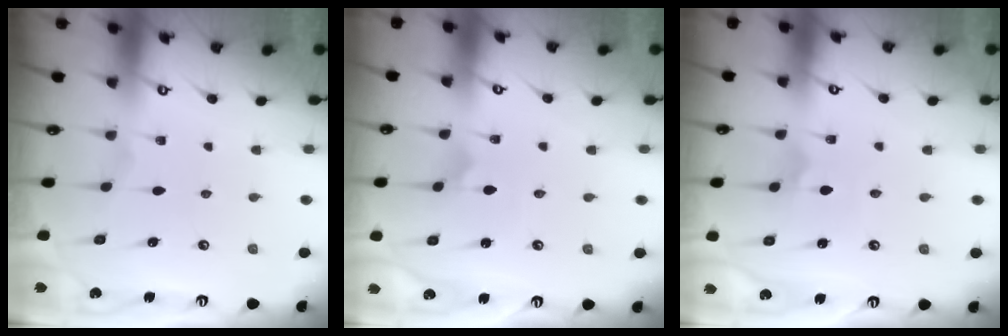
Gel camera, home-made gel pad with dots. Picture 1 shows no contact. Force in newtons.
{"total": 1.5, "press": 1.5, "slide": 0.0}
{"total": 2.8, "press": 2.8, "slide": 0.4}